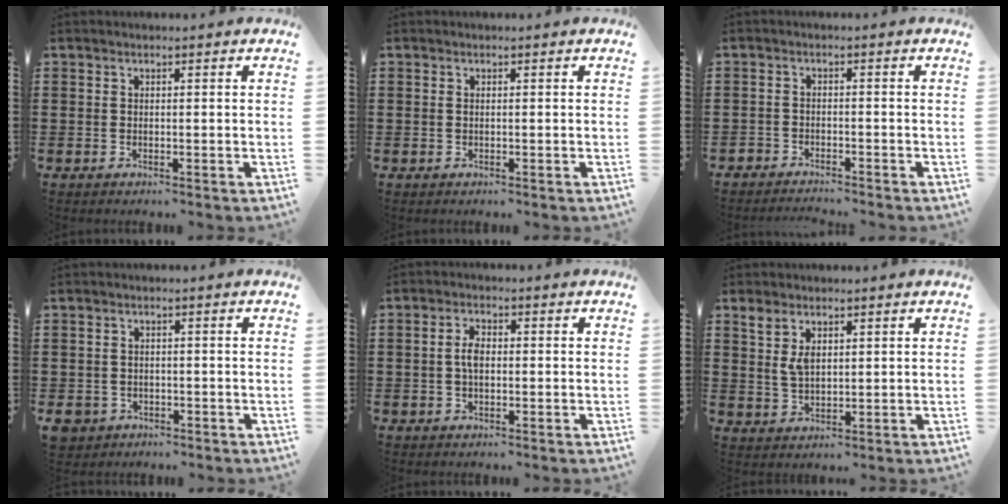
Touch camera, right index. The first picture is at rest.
{"total": 0.0}
{"total": 2.4, "force": [-2.3, 0.1, -0.4], "torque": [0.001, 0.001, -0.053]}
{"total": 2.0, "force": [-1.4, 1.4, 0.0], "torque": [-0.013, -0.003, -0.035]}
{"total": 3.2, "force": [-0.1, 1.6, 2.8], "torque": [-0.061, 0.003, -0.006]}
{"total": 3.9, "force": [1.7, 1.9, 2.9], "torque": [-0.064, 0.008, 0.030]}